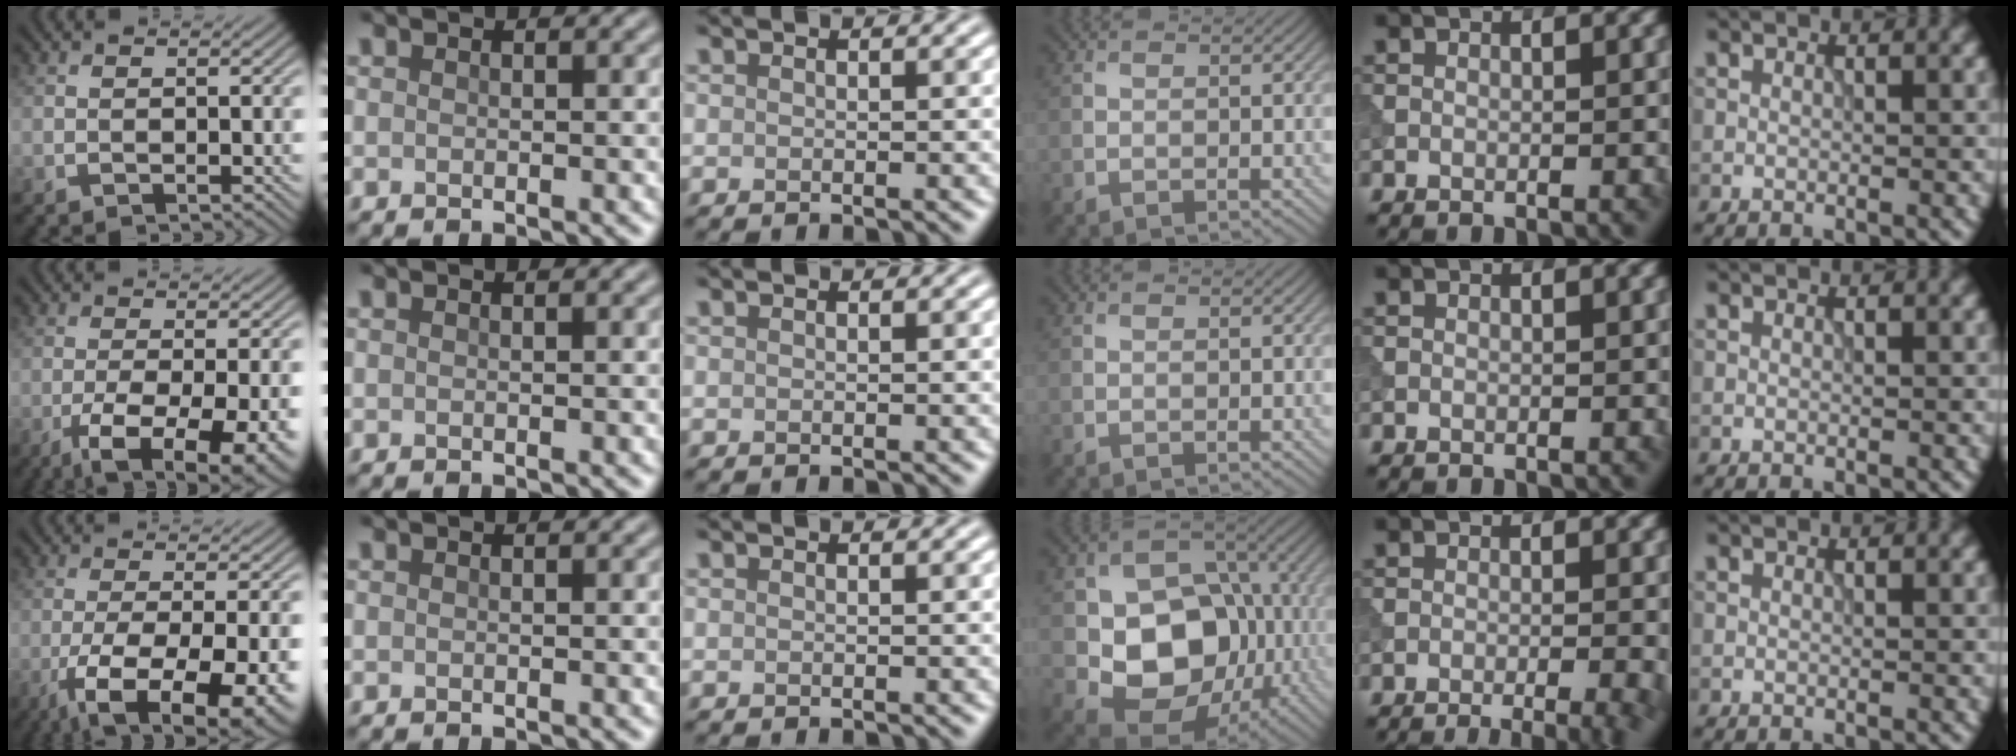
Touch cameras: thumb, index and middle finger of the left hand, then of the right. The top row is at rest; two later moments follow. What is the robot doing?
{"motion": "extract", "object": "tissue"}